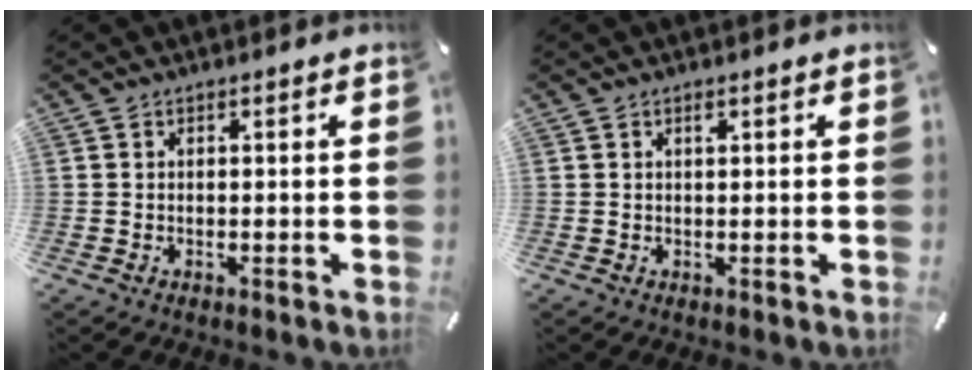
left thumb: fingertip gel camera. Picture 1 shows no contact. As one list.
[{"total": 0.7, "force": [0.3, 0.3, 0.5], "torque": [-0.010, 0.001, 0.006]}]